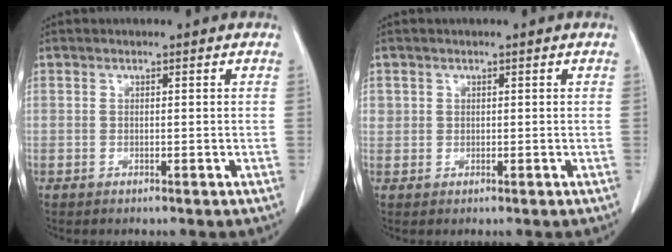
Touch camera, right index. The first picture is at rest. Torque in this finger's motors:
{"motor_torque": [0.50, 0.05, 0.16, 0.04]}